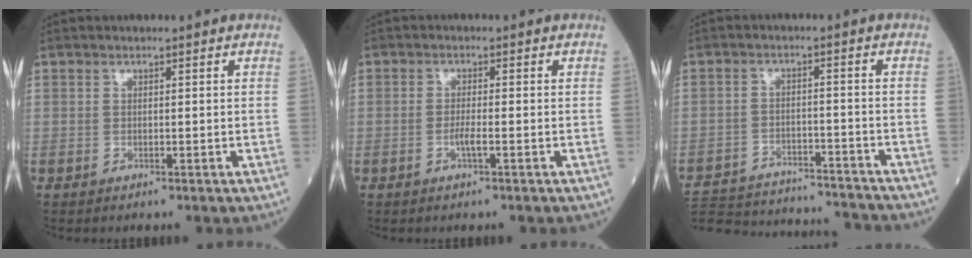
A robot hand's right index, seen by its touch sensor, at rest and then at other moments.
{"total": 2.0, "force": [-0.8, 0.0, 1.8], "torque": [-0.037, -0.001, -0.016]}
{"total": 21.2, "force": [-20.0, 3.3, 6.2], "torque": [-0.141, -0.015, -0.282]}